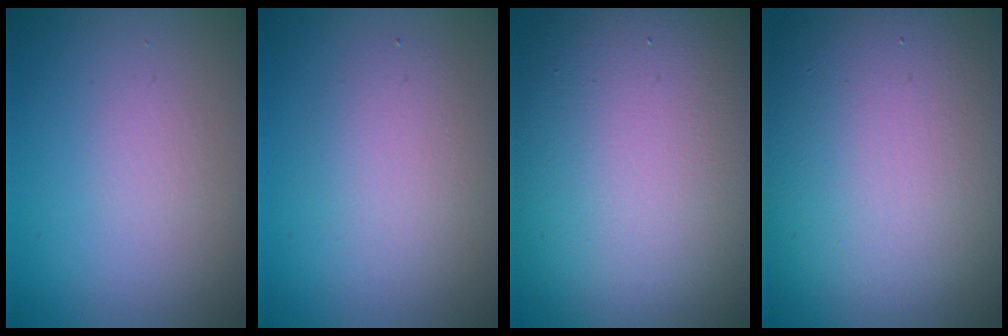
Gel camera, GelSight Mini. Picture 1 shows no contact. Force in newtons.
{"total": 2.4, "press": 2.4, "slide": 0.1}
{"total": 16.8, "press": 16.8, "slide": 0.7}
{"total": 16.6, "press": 16.6, "slide": 0.6}